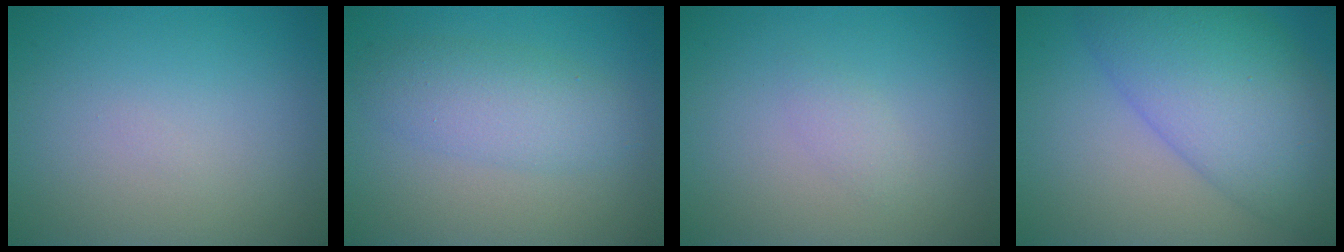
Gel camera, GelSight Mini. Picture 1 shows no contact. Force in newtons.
{"total": 3.8, "press": 3.8, "slide": 0.1}
{"total": 1.0, "press": 1.0, "slide": 0.0}
{"total": 9.9, "press": 9.9, "slide": 0.3}